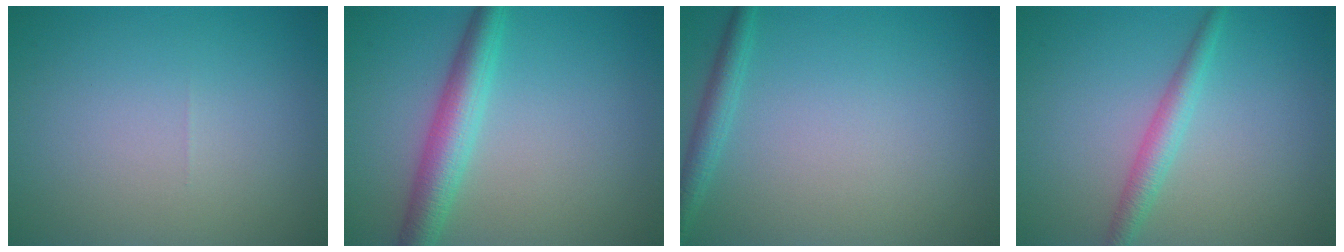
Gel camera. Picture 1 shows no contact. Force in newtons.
{"total": 4.3, "press": 4.3, "slide": 0.0}
{"total": 1.8, "press": 1.8, "slide": 0.1}
{"total": 2.3, "press": 2.3, "slide": 0.1}